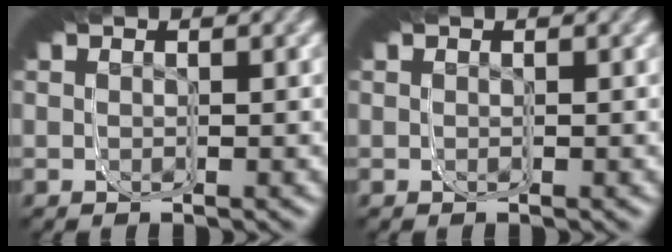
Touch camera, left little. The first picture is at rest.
{"total": 0.0}